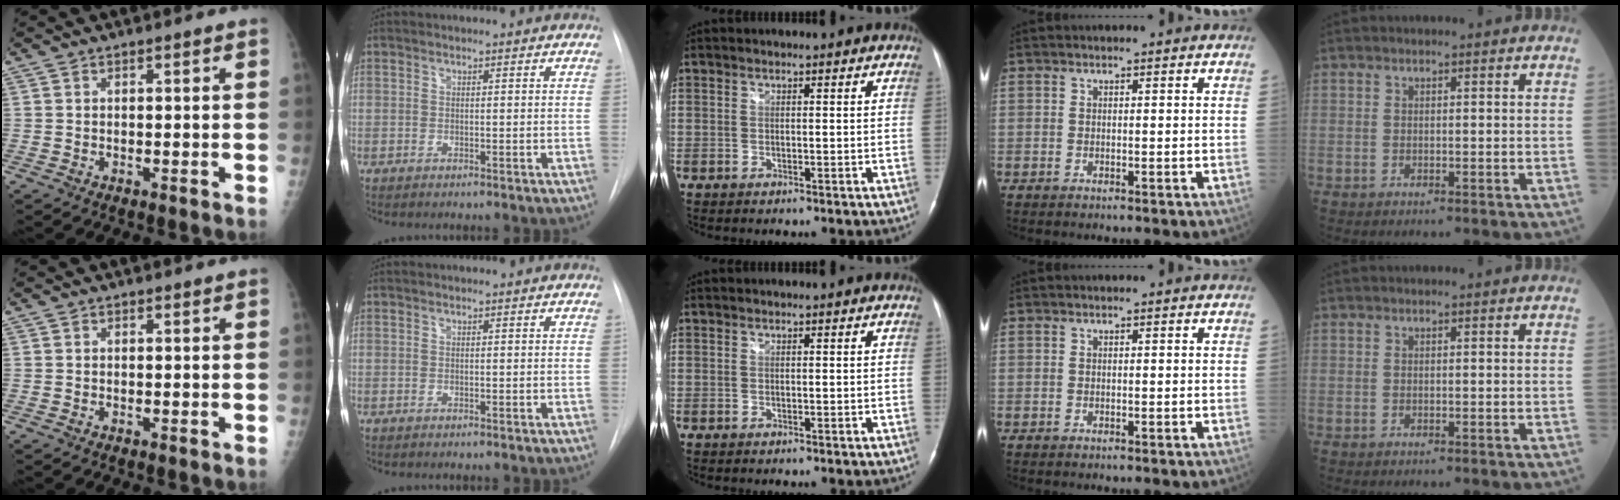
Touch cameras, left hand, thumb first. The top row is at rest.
{}